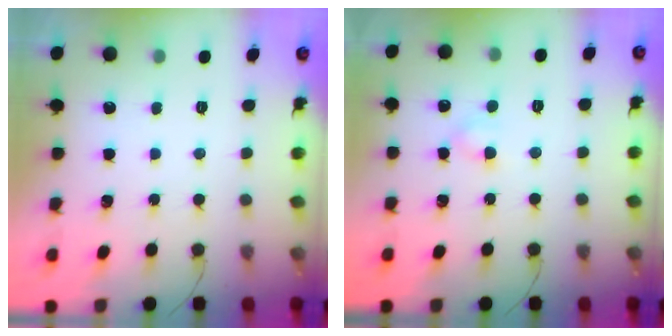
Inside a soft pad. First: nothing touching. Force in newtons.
{"total": 3.0, "press": 2.8, "slide": 1.0}